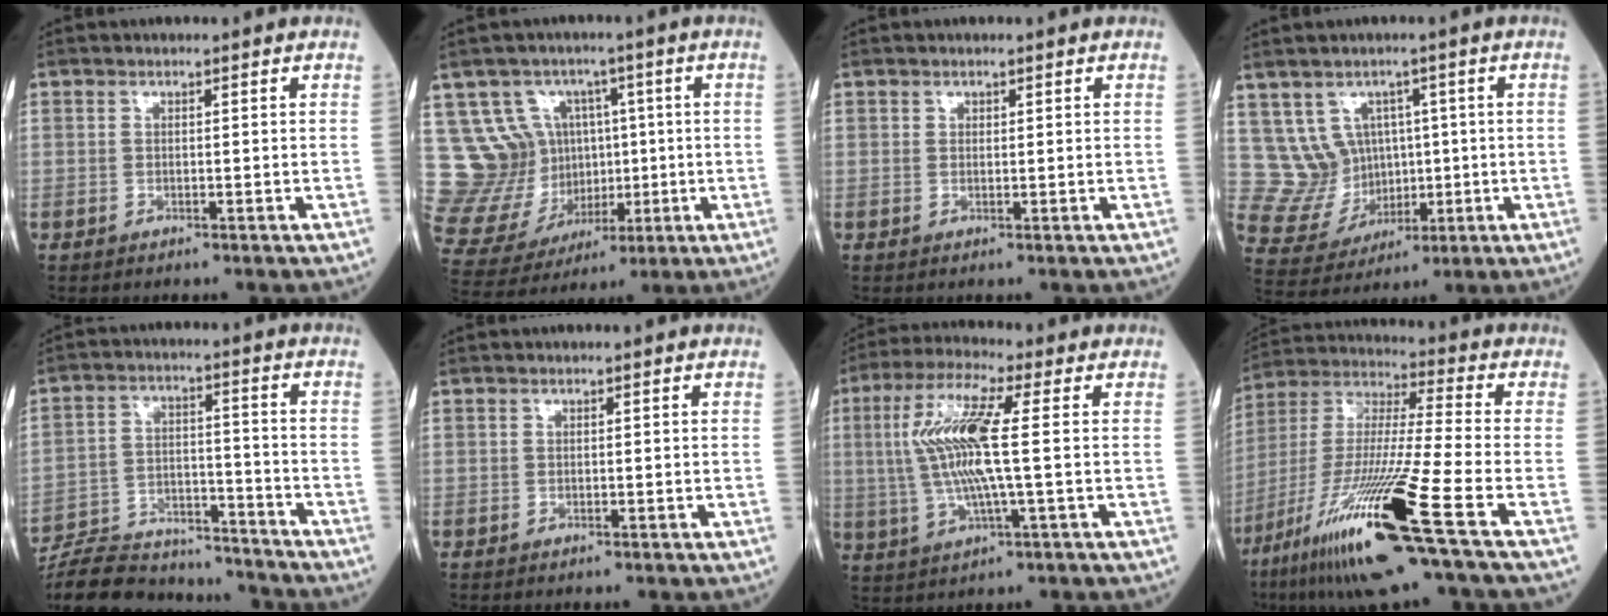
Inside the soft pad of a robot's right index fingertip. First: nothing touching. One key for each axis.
{"total": 13.5, "fx": 2.7, "fy": 11.9, "fz": 5.7, "tx": -0.122, "ty": 0.048, "tz": 0.088}
{"total": 0.6, "fx": 0.4, "fy": 0.3, "fz": 0.1, "tx": 0.002, "ty": -0.001, "tz": 0.007}
{"total": 8.3, "fx": 2.1, "fy": 7.6, "fz": 2.5, "tx": -0.053, "ty": 0.031, "tz": 0.067}
{"total": 19.7, "fx": -18.6, "fy": 3.5, "fz": 5.4, "tx": -0.130, "ty": 0.000, "tz": -0.285}
{"total": 0.0}
{"total": 11.6, "fx": 1.2, "fy": 1.0, "fz": 11.5, "tx": -0.247, "ty": 0.013, "tz": 0.022}
{"total": 21.7, "fx": -11.0, "fy": -0.4, "fz": 18.7, "tx": -0.382, "ty": -0.054, "tz": -0.206}